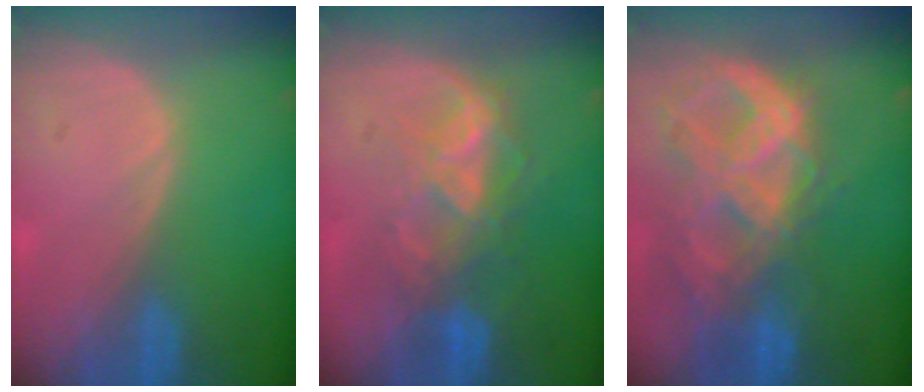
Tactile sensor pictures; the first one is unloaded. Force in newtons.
{"total": 7.1, "press": 6.7, "slide": 2.4}
{"total": 10.9, "press": 9.2, "slide": 5.8}